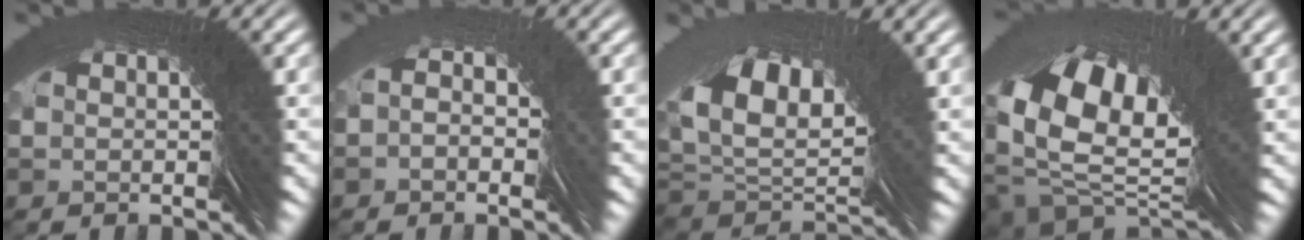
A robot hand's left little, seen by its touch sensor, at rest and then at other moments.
{"total": 2.1, "force": [0.2, 2.0, -0.1], "torque": [0.007, 0.012, -0.008]}
{"total": 5.2, "force": [1.9, 2.5, 4.1], "torque": [-0.073, 0.011, 0.026]}
{"total": 10.5, "force": [-0.5, 6.2, 8.5], "torque": [-0.145, -0.023, -0.002]}